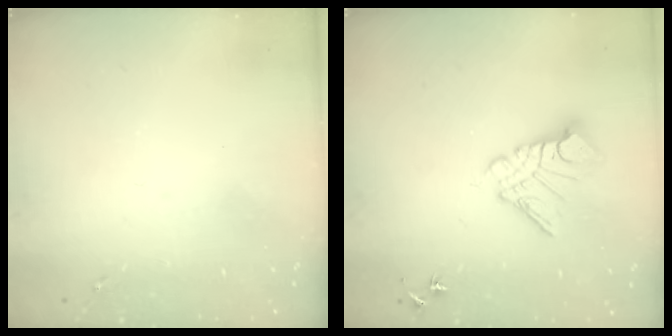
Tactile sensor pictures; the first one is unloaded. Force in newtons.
{"total": 10.6, "press": 10.5, "slide": 1.1}